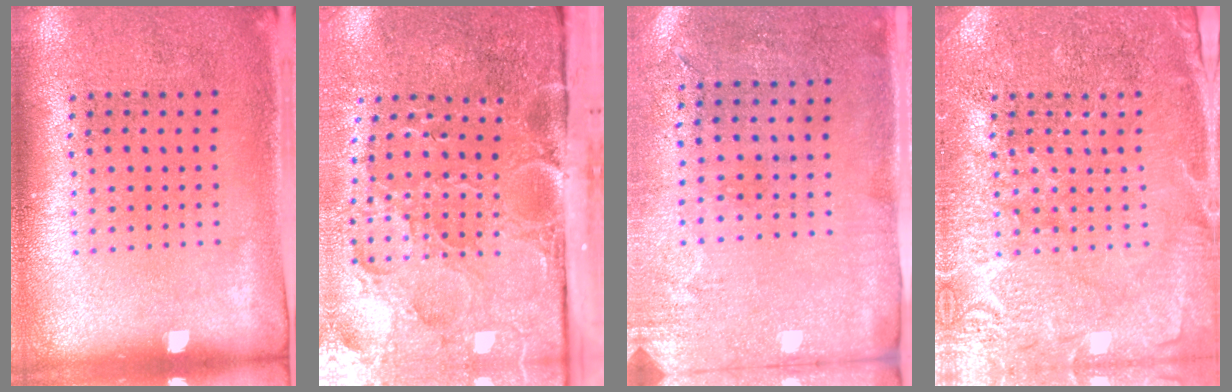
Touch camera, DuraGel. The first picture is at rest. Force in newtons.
{"total": 5.4, "press": 4.2, "slide": 3.3}
{"total": 2.9, "press": 2.4, "slide": 1.7}
{"total": 3.7, "press": 3.6, "slide": 0.9}